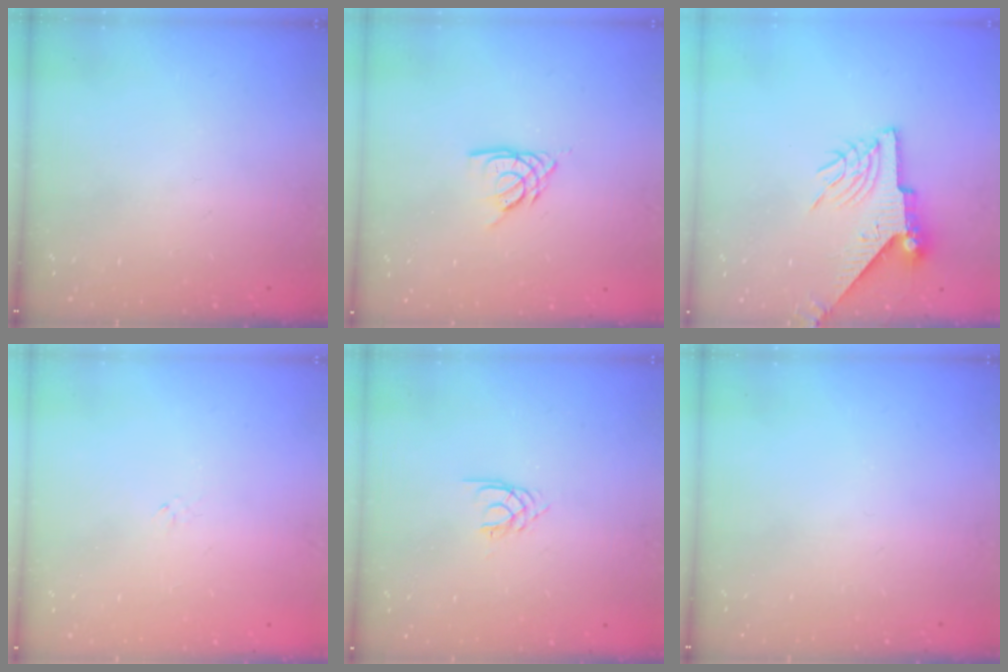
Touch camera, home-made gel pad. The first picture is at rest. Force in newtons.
{"total": 6.0, "press": 6.0, "slide": 0.6}
{"total": 9.4, "press": 9.3, "slide": 1.0}
{"total": 1.2, "press": 1.2, "slide": 0.4}
{"total": 1.9, "press": 1.9, "slide": 0.2}
{"total": 0.0}